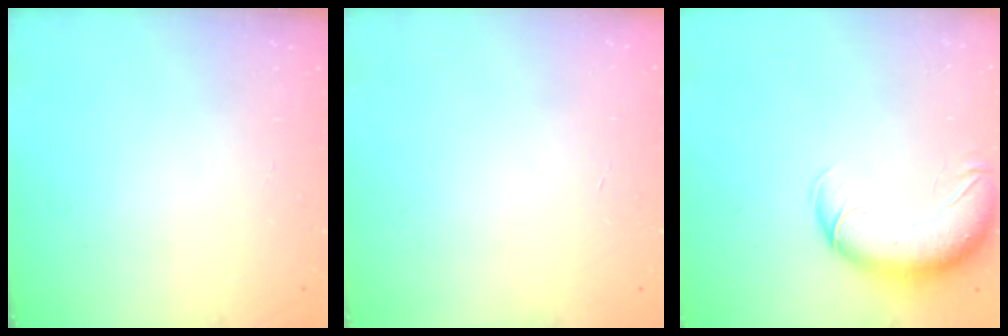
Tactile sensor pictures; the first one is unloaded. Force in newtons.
{"total": 0.0}
{"total": 12.1, "press": 11.8, "slide": 2.5}